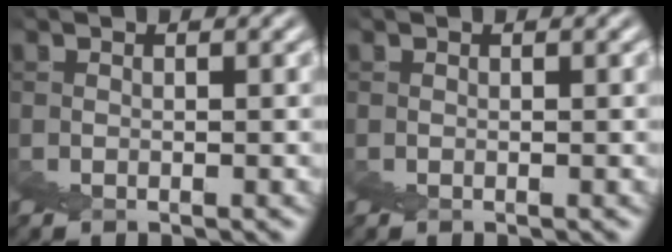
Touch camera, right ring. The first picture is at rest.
{"total": 0.0}